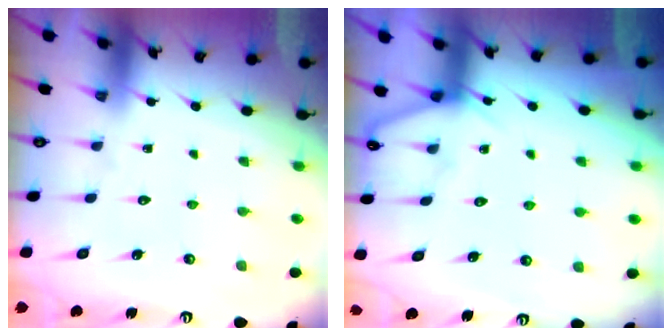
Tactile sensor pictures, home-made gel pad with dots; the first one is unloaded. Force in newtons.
{"total": 6.5, "press": 6.4, "slide": 0.6}